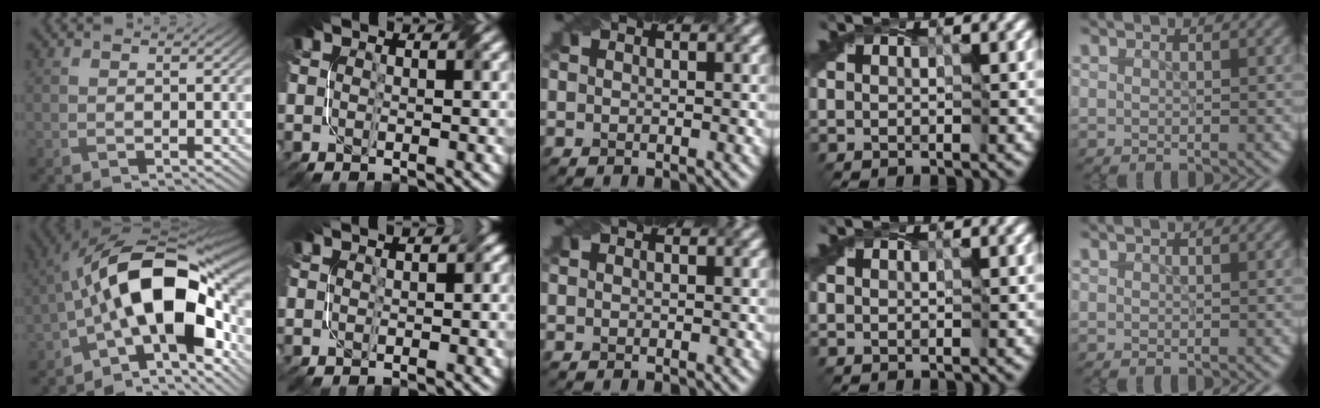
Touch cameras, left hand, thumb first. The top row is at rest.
{"thumb": {"total": 17.6, "force": [-3.5, 8.6, 14.9], "torque": [-0.218, 0.014, -0.074]}, "index": {"total": 2.7, "force": [0.0, 1.7, 2.0], "torque": [-0.005, 0.001, 0.002]}}